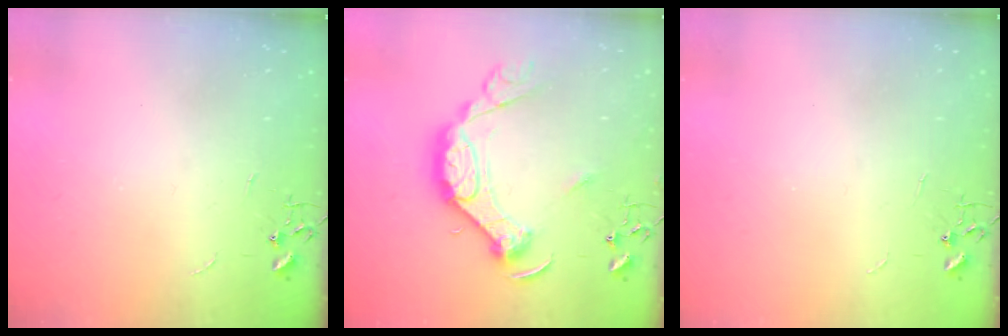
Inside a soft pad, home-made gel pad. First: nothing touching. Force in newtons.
{"total": 17.5, "press": 17.4, "slide": 1.1}
{"total": 0.0}